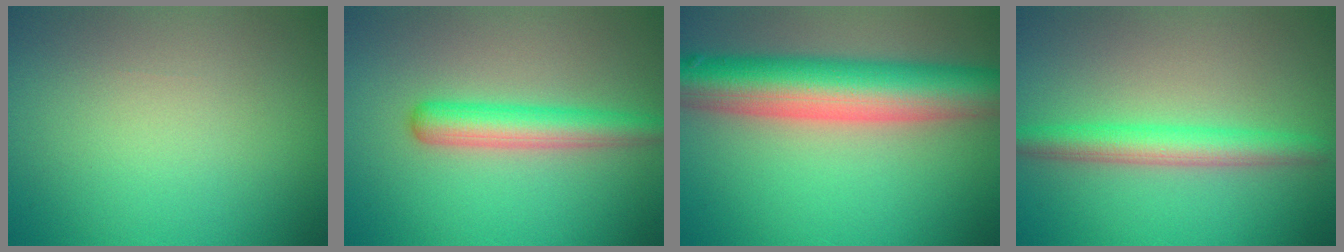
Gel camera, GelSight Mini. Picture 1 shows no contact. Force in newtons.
{"total": 3.8, "press": 3.8, "slide": 0.0}
{"total": 10.1, "press": 10.1, "slide": 0.4}
{"total": 3.7, "press": 3.7, "slide": 0.1}